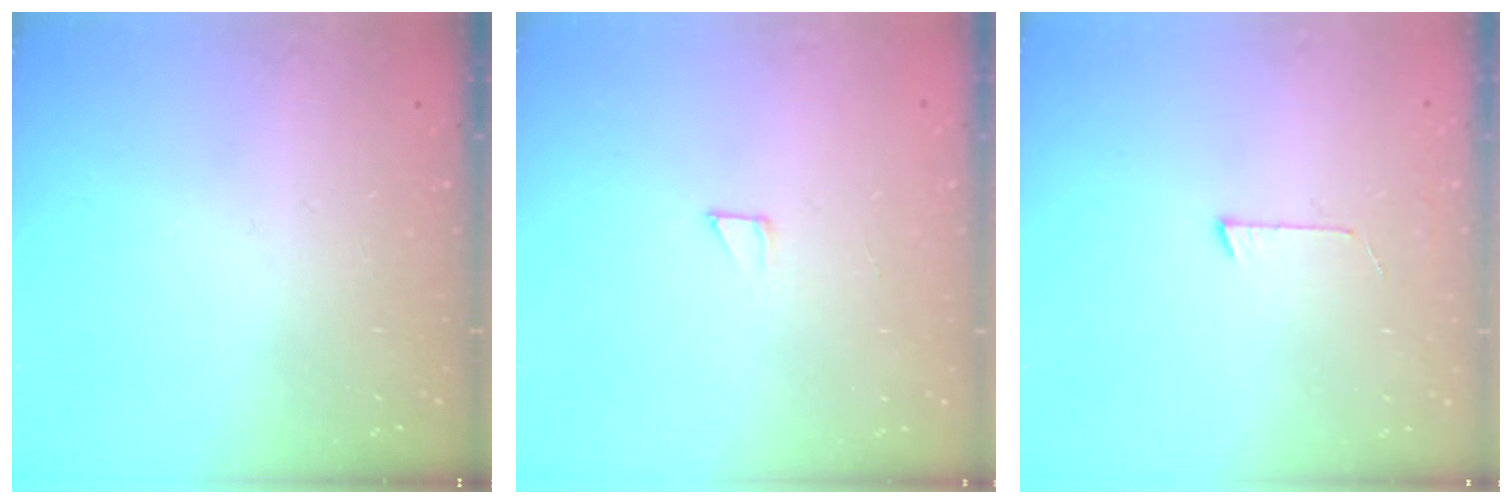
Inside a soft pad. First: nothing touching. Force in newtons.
{"total": 1.9, "press": 1.9, "slide": 0.1}
{"total": 4.2, "press": 4.2, "slide": 0.4}